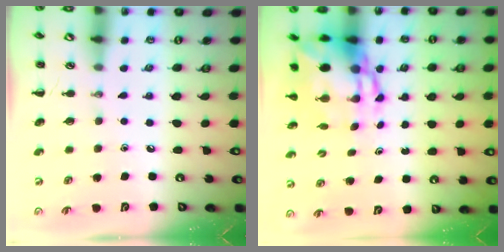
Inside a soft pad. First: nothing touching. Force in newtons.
{"total": 8.9, "press": 8.6, "slide": 2.3}